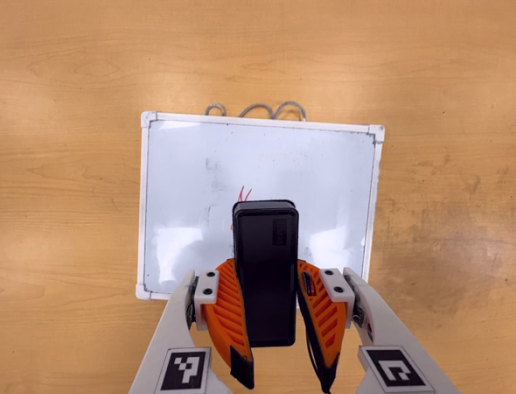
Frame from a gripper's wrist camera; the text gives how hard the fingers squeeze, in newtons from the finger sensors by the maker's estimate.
{"total": 9.5, "left": 8.1, "right": 11.0}